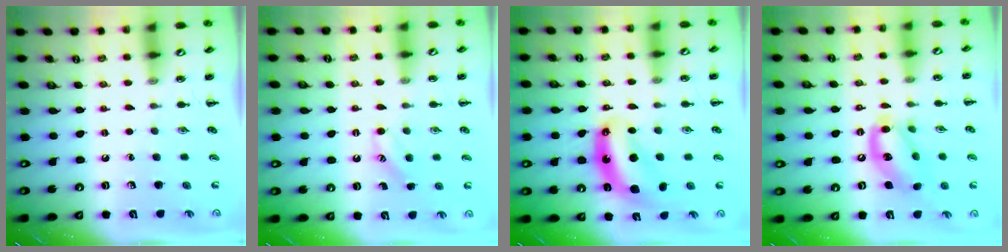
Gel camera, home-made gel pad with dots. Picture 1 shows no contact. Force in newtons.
{"total": 4.6, "press": 4.4, "slide": 1.3}
{"total": 7.3, "press": 7.2, "slide": 1.4}
{"total": 14.5, "press": 14.4, "slide": 2.3}